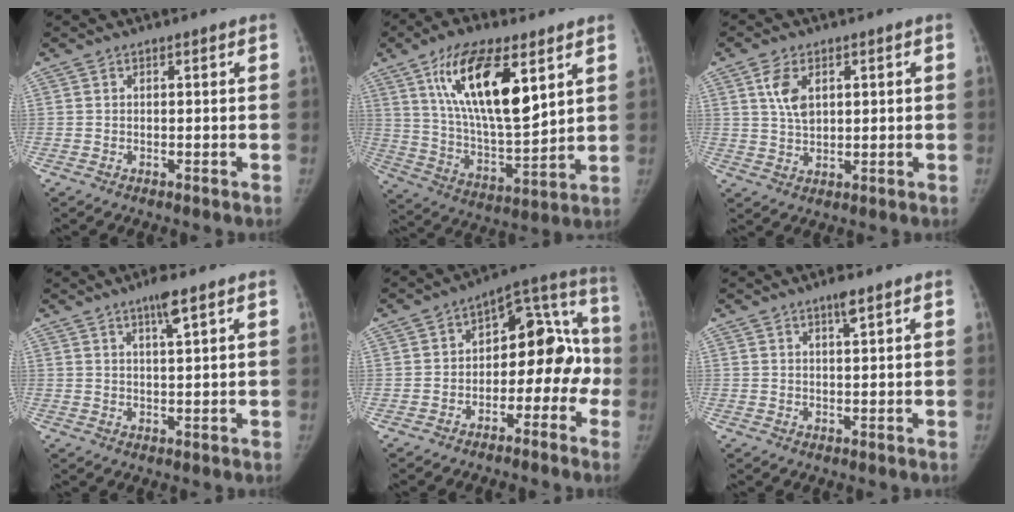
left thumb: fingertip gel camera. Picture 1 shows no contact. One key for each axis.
{"total": 20.0, "fx": 8.7, "fy": 7.6, "fz": 16.3, "tx": -0.268, "ty": -0.041, "tz": 0.158}
{"total": 5.7, "fx": 1.8, "fy": 3.5, "fz": 4.2, "tx": -0.070, "ty": -0.004, "tz": 0.037}
{"total": 4.0, "fx": 2.4, "fy": 0.2, "fz": 3.2, "tx": -0.057, "ty": -0.009, "tz": 0.044}
{"total": 16.0, "fx": -4.0, "fy": 9.8, "fz": 11.9, "tx": -0.104, "ty": 0.080, "tz": -0.060}
{"total": 2.4, "fx": 1.5, "fy": 0.3, "fz": 1.9, "tx": -0.032, "ty": -0.005, "tz": 0.027}